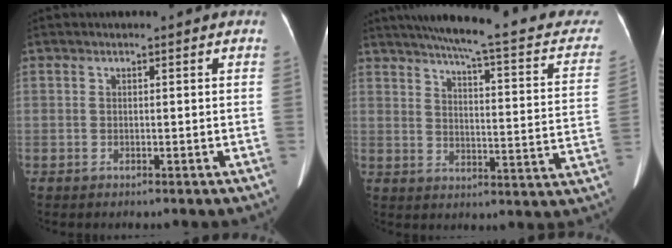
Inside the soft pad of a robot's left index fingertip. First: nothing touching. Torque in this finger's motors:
{"motor_torque": [-0.59, -0.85, -0.05, 0.02]}